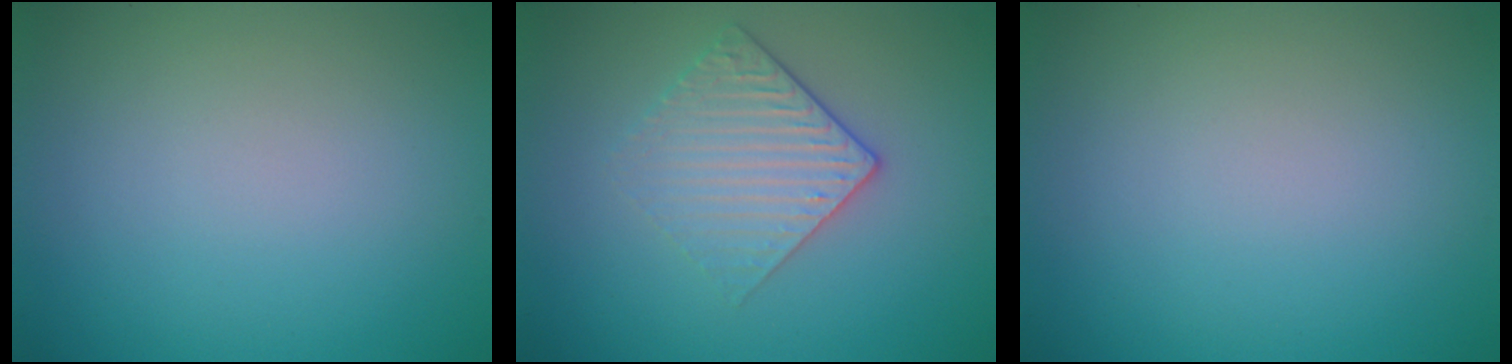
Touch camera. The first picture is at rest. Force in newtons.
{"total": 3.0, "press": 2.6, "slide": 1.6}
{"total": 0.0}